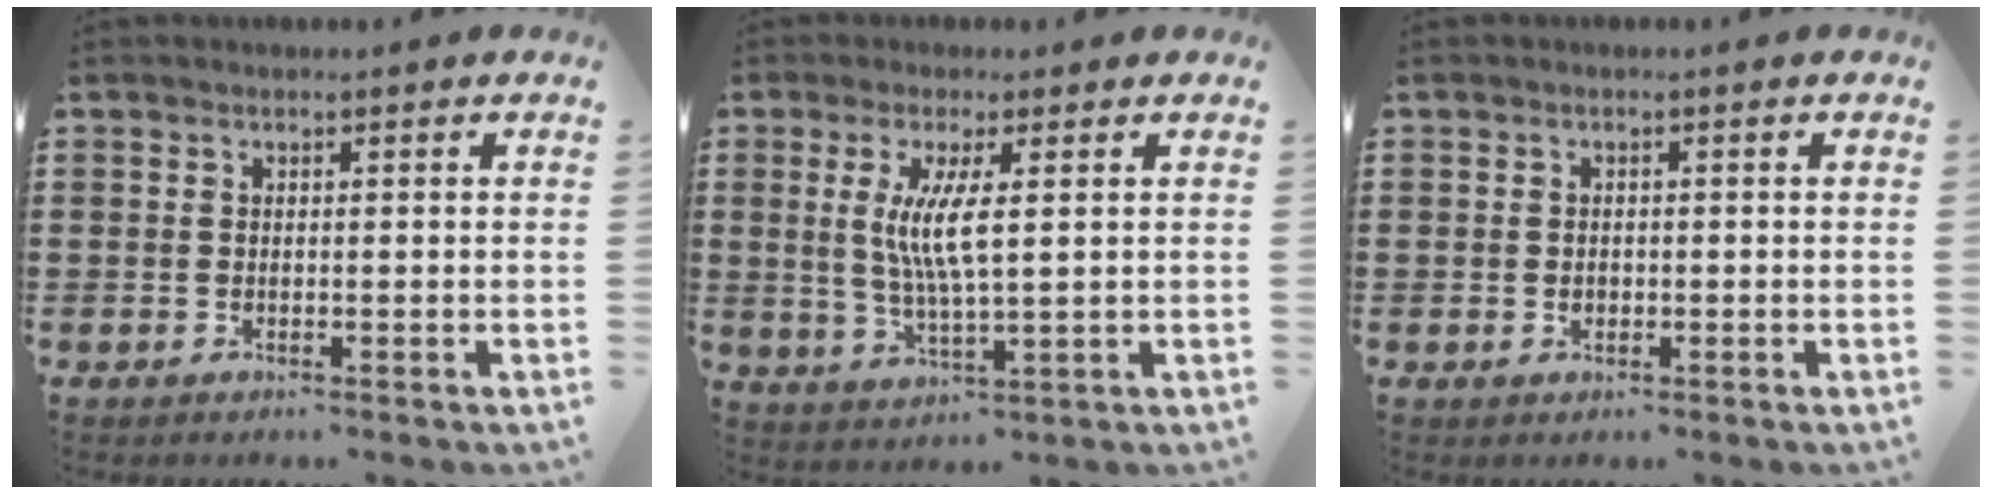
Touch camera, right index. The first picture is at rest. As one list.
[{"total": 6.7, "force": [1.3, 1.0, 6.5], "torque": [-0.134, -0.006, 0.017]}, {"total": 0.8, "force": [-0.1, 0.7, 0.4], "torque": [-0.010, 0.004, -0.004]}]